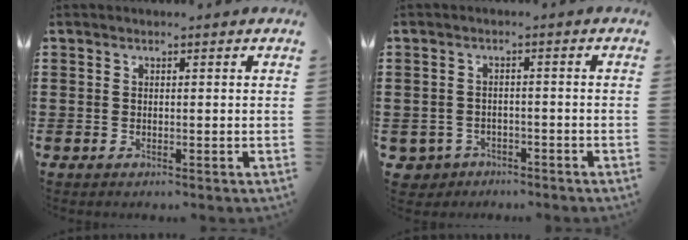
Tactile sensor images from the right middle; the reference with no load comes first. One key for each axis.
{"total": 2.6, "fx": -2.3, "fy": 1.3, "fz": -0.1, "tx": -0.015, "ty": -0.001, "tz": -0.053}